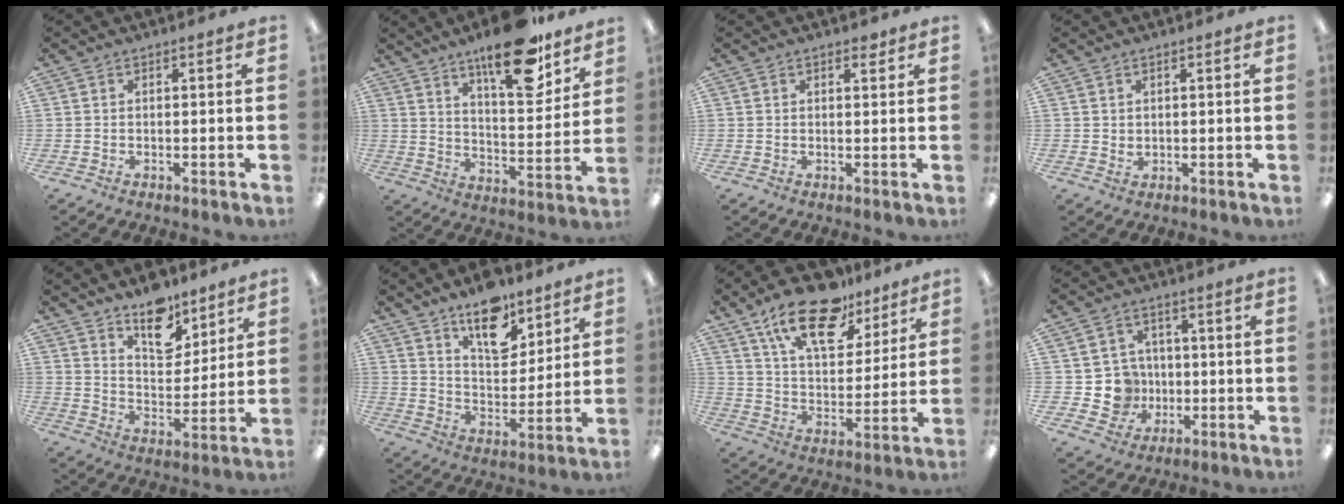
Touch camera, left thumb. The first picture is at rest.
{"total": 19.7, "force": [14.1, 6.8, 12.0], "torque": [-0.169, -0.087, 0.230]}
{"total": 1.8, "force": [1.3, 0.9, 0.9], "torque": [-0.002, -0.005, 0.019]}
{"total": 1.4, "force": [0.8, 1.0, 0.5], "torque": [-0.003, -0.002, 0.012]}
{"total": 12.1, "force": [9.1, 6.0, 5.2], "torque": [-0.060, -0.060, 0.162]}
{"total": 14.0, "force": [9.7, 6.9, 7.3], "torque": [-0.096, -0.057, 0.171]}
{"total": 18.8, "force": [12.8, 8.9, 10.5], "torque": [-0.164, -0.064, 0.219]}
{"total": 8.5, "force": [-0.7, 8.2, 2.3], "torque": [-0.057, 0.012, -0.001]}